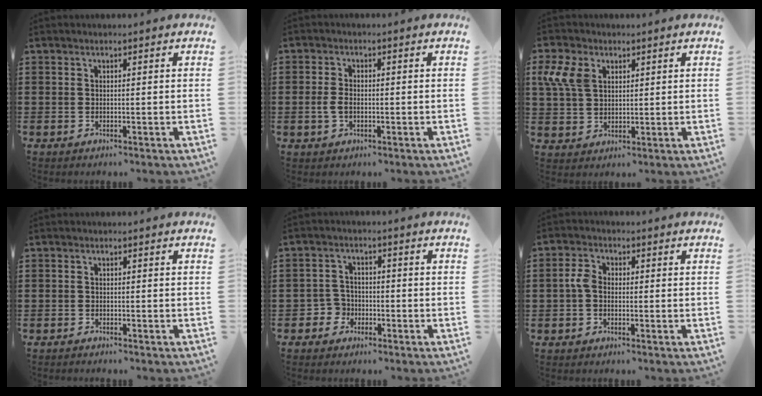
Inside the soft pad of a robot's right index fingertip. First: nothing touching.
{"total": 2.7, "force": [-0.5, 1.7, 2.0], "torque": [-0.055, -0.003, -0.015]}
{"total": 6.0, "force": [2.3, 4.2, 3.6], "torque": [-0.102, 0.009, 0.040]}
{"total": 0.6, "force": [-0.6, 0.1, -0.1], "torque": [0.000, 0.001, -0.013]}
{"total": 3.2, "force": [-1.8, 2.5, 0.7], "torque": [-0.031, 0.001, -0.041]}
{"total": 2.9, "force": [-0.5, 1.9, 2.1], "torque": [-0.064, -0.005, -0.017]}